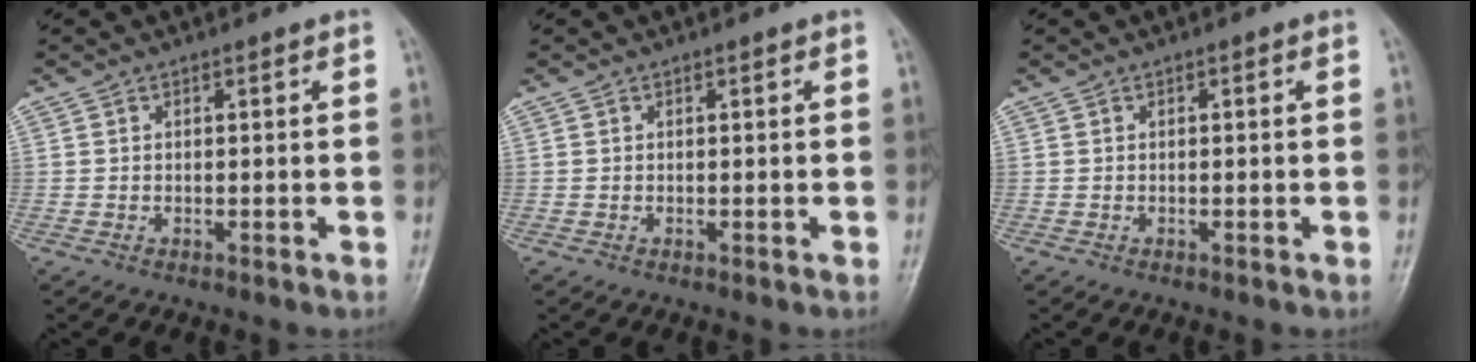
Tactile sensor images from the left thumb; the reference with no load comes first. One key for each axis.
{"total": 0.0}
{"total": 0.0}